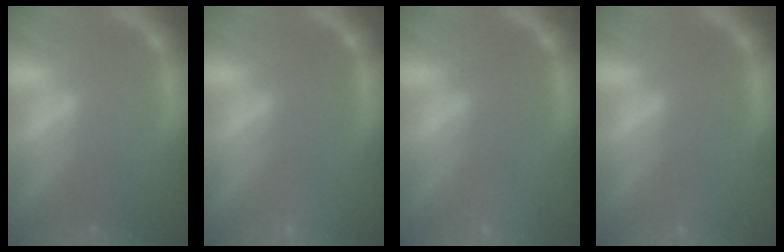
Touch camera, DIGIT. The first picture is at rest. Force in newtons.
{"total": 2.5}
{"total": 3.0}
{"total": 0.9}